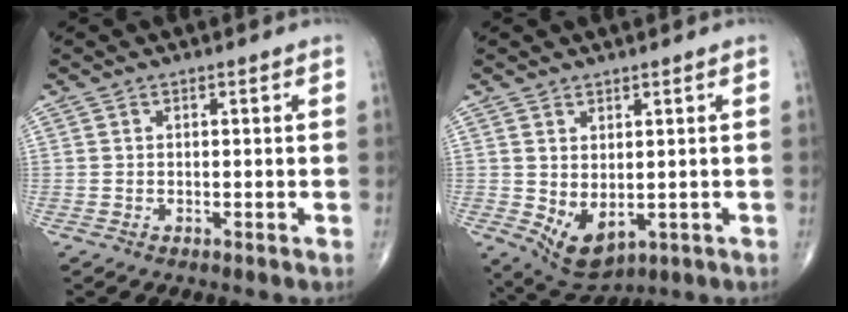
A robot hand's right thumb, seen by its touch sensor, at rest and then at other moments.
{"total": 6.9, "force": [-0.6, 3.9, 5.6], "torque": [-0.082, -0.009, 0.013]}